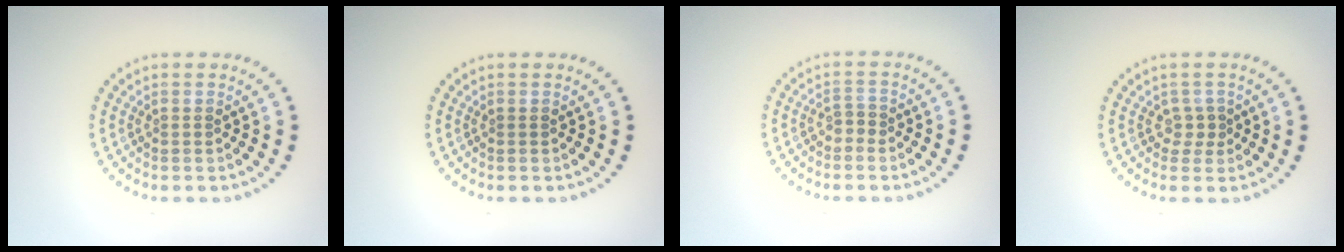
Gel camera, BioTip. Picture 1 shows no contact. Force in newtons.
{"total": 0.0}
{"total": 0.9, "press": 0.8, "slide": 0.5}
{"total": 1.4, "press": 1.1, "slide": 0.9}